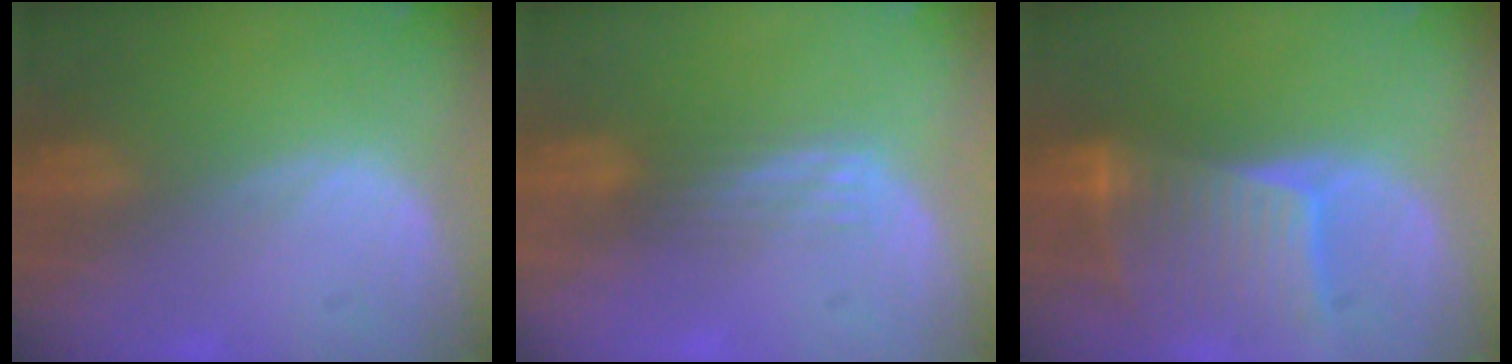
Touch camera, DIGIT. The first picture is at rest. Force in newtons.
{"total": 2.9, "press": 2.5, "slide": 1.5}
{"total": 8.4, "press": 7.7, "slide": 3.3}